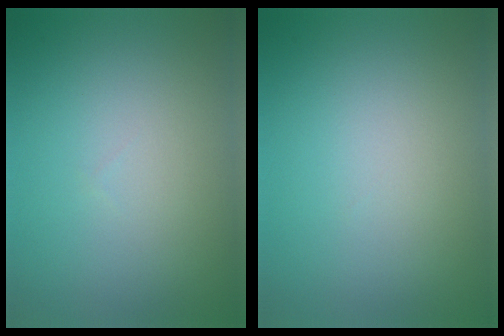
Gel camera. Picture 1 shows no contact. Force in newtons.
{"total": 0.0}